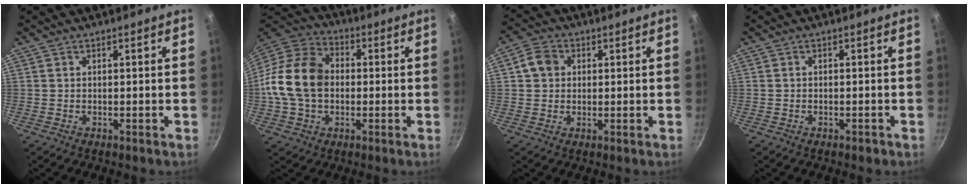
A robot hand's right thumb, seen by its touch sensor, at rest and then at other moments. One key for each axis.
{"total": 16.2, "fx": -0.5, "fy": 12.1, "fz": 10.9, "tx": -0.181, "ty": 0.031, "tz": -0.025}
{"total": 4.9, "fx": 0.9, "fy": 4.2, "fz": 2.2, "tx": -0.024, "ty": 0.007, "tz": 0.006}
{"total": 1.1, "fx": -0.7, "fy": 0.6, "fz": 0.6, "tx": -0.011, "ty": 0.007, "tz": -0.008}